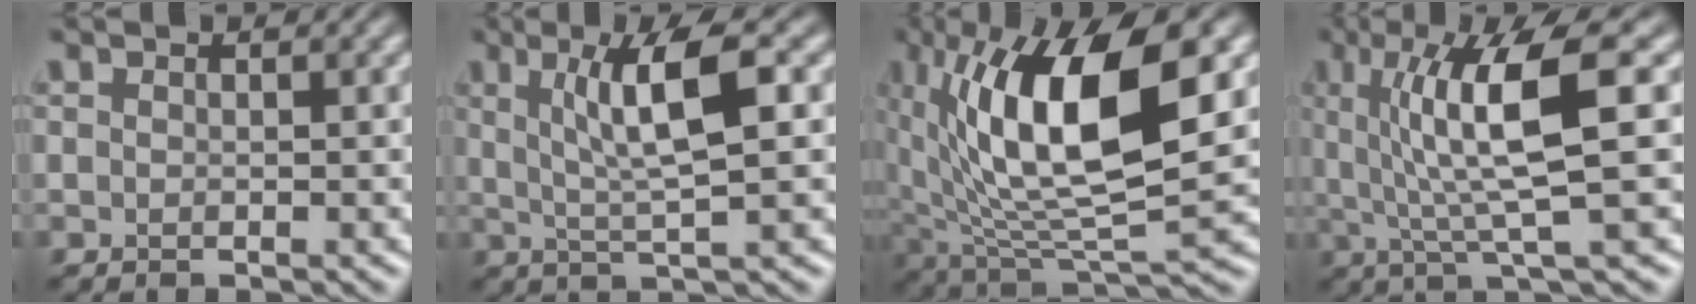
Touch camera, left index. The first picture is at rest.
{"total": 6.4, "force": [1.7, 1.2, 6.0], "torque": [-0.100, 0.006, 0.033]}
{"total": 13.8, "force": [3.7, 5.1, 12.3], "torque": [-0.205, 0.002, 0.067]}
{"total": 8.5, "force": [1.6, 1.7, 8.2], "torque": [-0.130, 0.001, 0.030]}